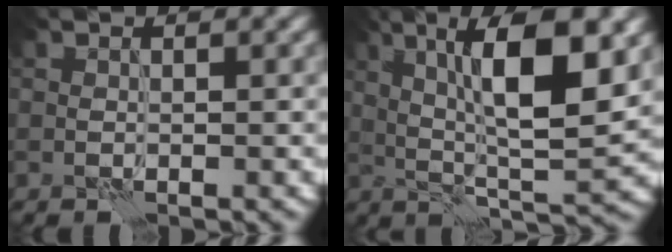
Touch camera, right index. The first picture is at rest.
{"total": 10.9, "force": [2.9, 2.6, 10.2], "torque": [-0.160, 0.006, 0.050]}